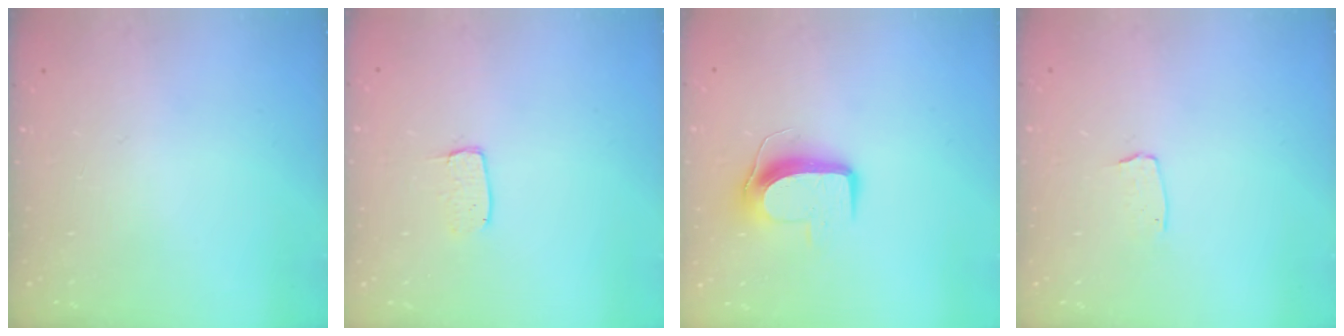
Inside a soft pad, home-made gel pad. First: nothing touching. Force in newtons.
{"total": 3.6, "press": 3.6, "slide": 0.2}
{"total": 9.1, "press": 9.1, "slide": 0.1}
{"total": 4.0, "press": 3.9, "slide": 0.2}